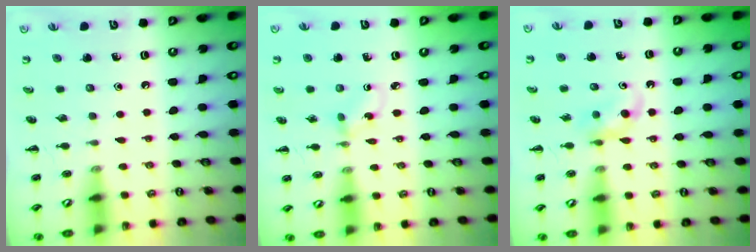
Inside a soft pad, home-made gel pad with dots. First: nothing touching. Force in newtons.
{"total": 1.3, "press": 1.0, "slide": 0.7}
{"total": 3.8, "press": 3.5, "slide": 1.6}